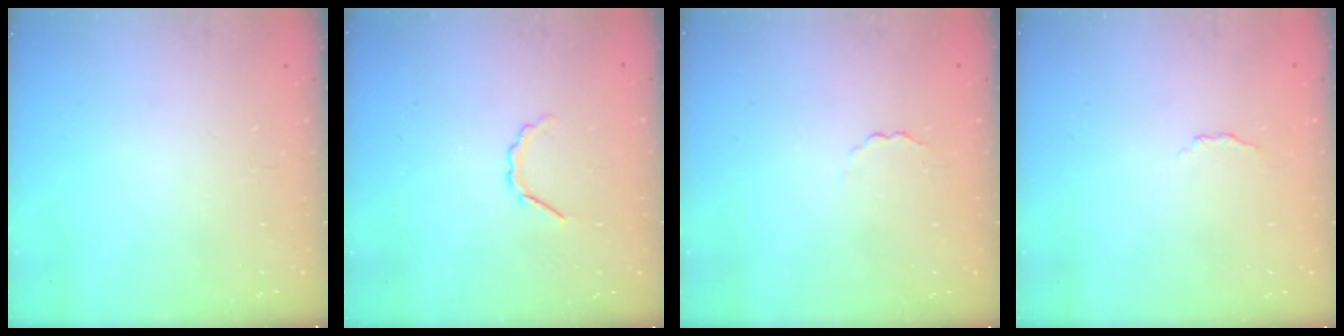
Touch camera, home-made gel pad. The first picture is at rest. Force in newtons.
{"total": 2.9, "press": 2.7, "slide": 1.0}
{"total": 1.7, "press": 1.6, "slide": 0.5}
{"total": 2.9, "press": 2.8, "slide": 0.7}